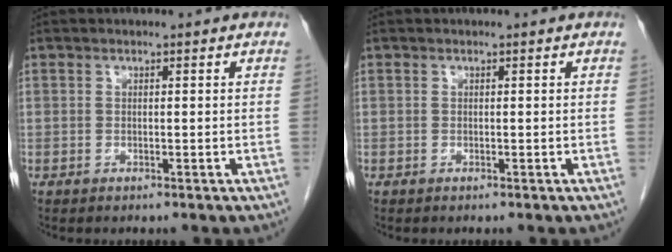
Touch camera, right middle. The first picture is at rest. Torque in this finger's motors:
{"motor_torque": [0.23, -0.13, 0.03, 0.01]}